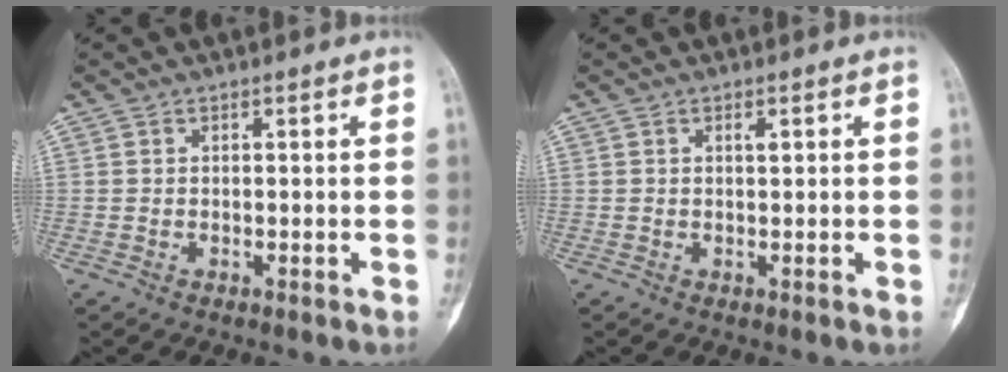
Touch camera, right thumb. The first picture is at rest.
{"total": 1.1, "force": [0.4, 0.3, 0.9], "torque": [-0.015, 0.002, 0.008]}